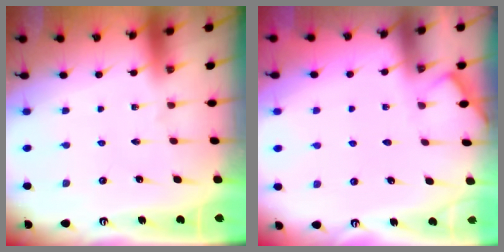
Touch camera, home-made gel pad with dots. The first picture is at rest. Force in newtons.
{"total": 2.5, "press": 2.4, "slide": 0.4}